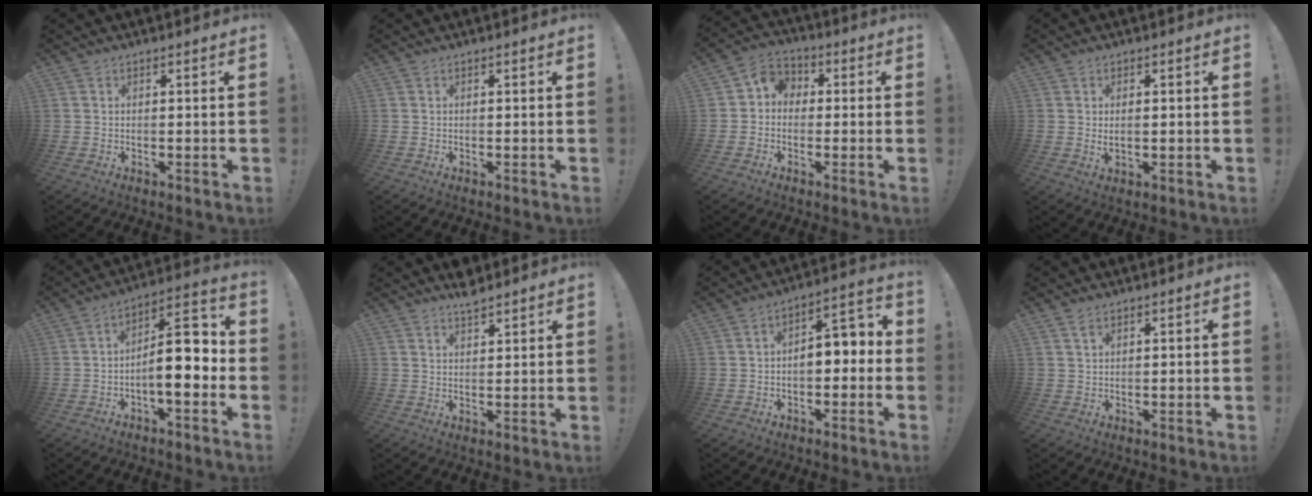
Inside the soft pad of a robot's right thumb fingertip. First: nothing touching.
{"total": 0.0}
{"total": 5.9, "force": [-1.1, 5.2, 2.5], "torque": [-0.045, 0.019, -0.018]}
{"total": 2.0, "force": [1.0, 0.8, 1.5], "torque": [-0.015, -0.004, 0.014]}
{"total": 12.8, "force": [-2.9, 4.5, 11.6], "torque": [-0.176, 0.018, -0.050]}
{"total": 4.3, "force": [3.9, 1.1, 1.4], "torque": [-0.002, -0.028, 0.066]}
{"total": 6.6, "force": [-1.3, 4.1, 5.0], "torque": [-0.066, 0.005, -0.022]}
{"total": 2.0, "force": [1.3, 0.9, 1.2], "torque": [-0.019, -0.002, 0.022]}